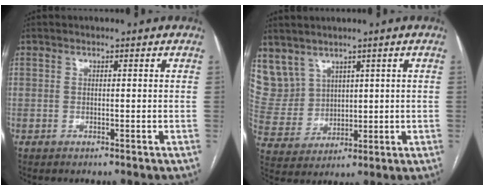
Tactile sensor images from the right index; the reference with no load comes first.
{"total": 9.7, "force": [5.8, 7.5, 1.5], "torque": [-0.054, 0.035, 0.146]}